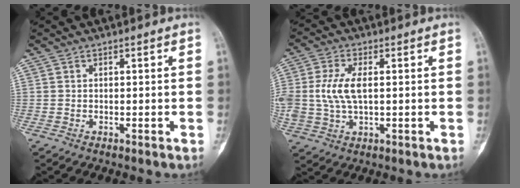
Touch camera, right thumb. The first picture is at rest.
{"total": 8.1, "force": [0.7, 4.3, 6.9], "torque": [-0.156, 0.003, 0.018]}